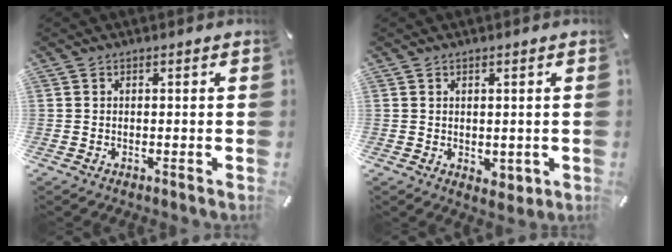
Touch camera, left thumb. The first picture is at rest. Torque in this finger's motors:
{"motor_torque": [-0.03, 0.09, 0.40, 0.06, 0.01]}